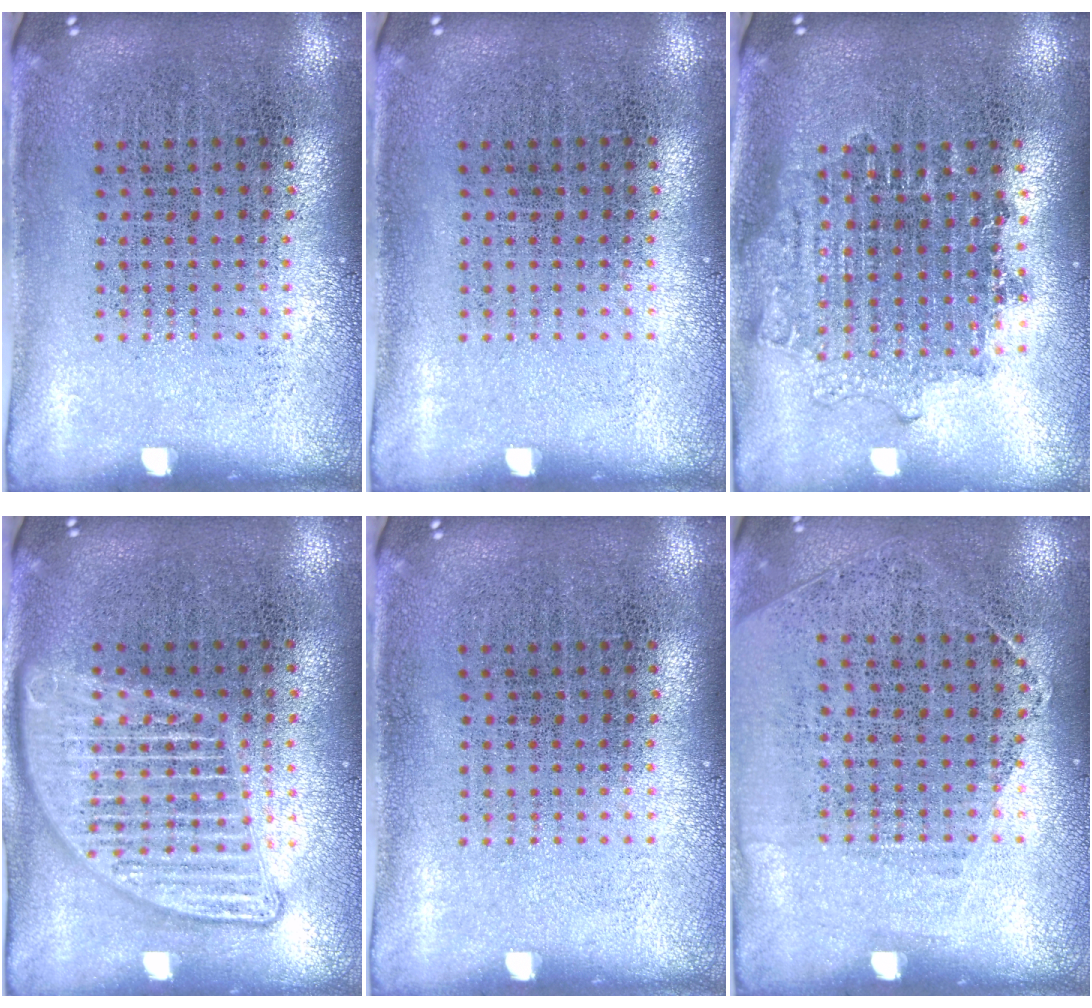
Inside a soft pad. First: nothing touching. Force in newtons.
{"total": 0.0}
{"total": 1.7, "press": 1.4, "slide": 1.0}
{"total": 2.1, "press": 2.1, "slide": 0.2}
{"total": 0.0}
{"total": 1.2, "press": 1.0, "slide": 0.7}